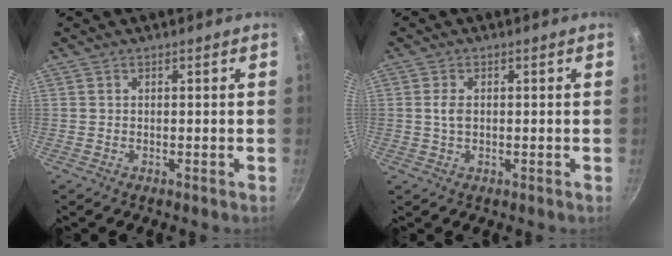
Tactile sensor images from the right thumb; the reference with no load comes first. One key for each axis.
{"total": 2.4, "fx": 0.2, "fy": 1.5, "fz": 1.9, "tx": -0.033, "ty": 0.002, "tz": 0.004}